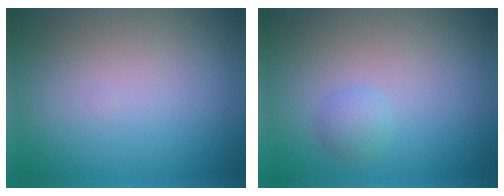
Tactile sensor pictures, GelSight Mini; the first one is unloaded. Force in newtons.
{"total": 1.3, "press": 1.3, "slide": 0.1}